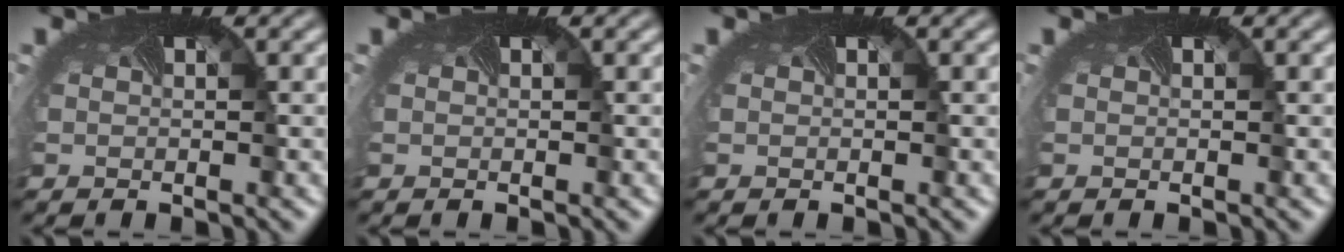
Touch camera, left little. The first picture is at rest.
{"total": 0.0}
{"total": 0.0}
{"total": 0.0}